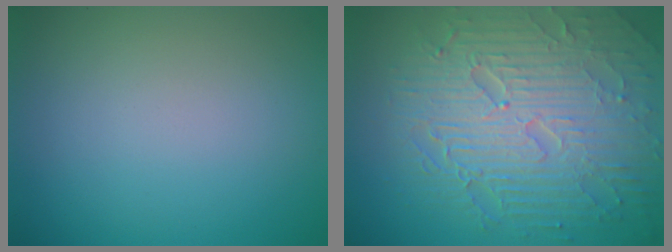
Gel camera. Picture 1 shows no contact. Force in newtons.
{"total": 10.0, "press": 6.5, "slide": 7.6}